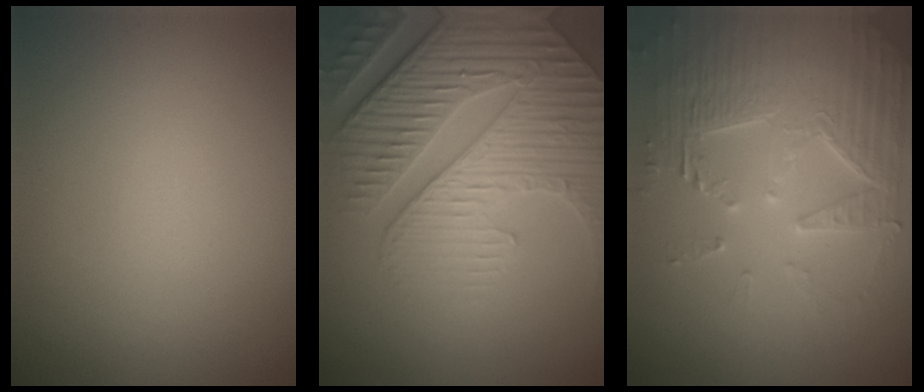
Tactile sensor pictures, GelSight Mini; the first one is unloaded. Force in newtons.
{"total": 8.3, "press": 6.2, "slide": 5.5}
{"total": 5.0, "press": 4.9, "slide": 1.0}